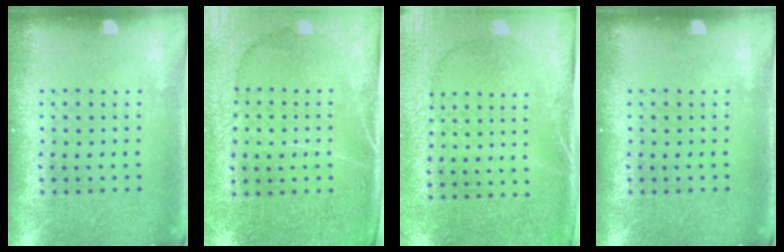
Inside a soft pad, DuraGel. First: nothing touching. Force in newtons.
{"total": 3.0, "press": 2.8, "slide": 1.1}
{"total": 2.8, "press": 2.3, "slide": 1.6}
{"total": 0.0}